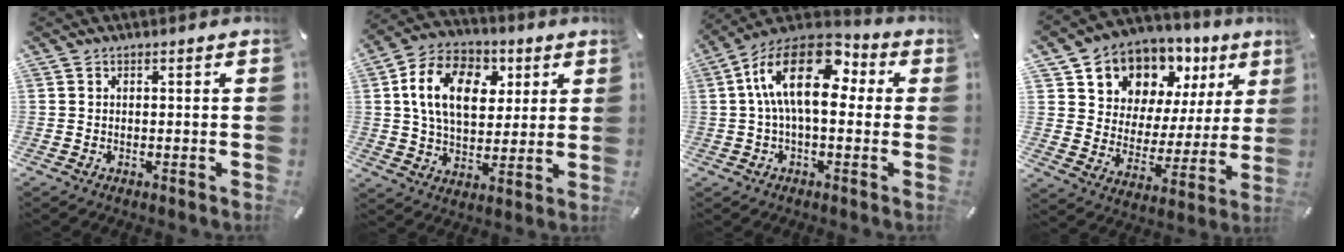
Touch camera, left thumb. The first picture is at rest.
{"total": 15.8, "force": [4.2, 11.2, 10.4], "torque": [-0.185, 0.009, 0.074]}
{"total": 17.1, "force": [3.5, 8.9, 14.2], "torque": [-0.272, -0.017, 0.057]}
{"total": 10.3, "force": [8.1, 6.4, 0.3], "torque": [-0.020, -0.093, 0.147]}